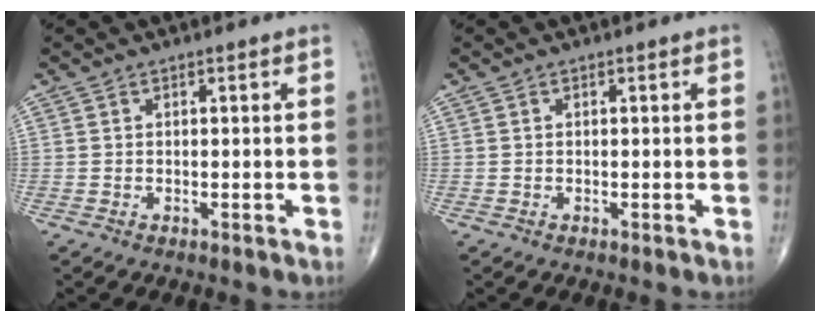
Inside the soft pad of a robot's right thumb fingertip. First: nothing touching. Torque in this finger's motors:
{"motor_torque": [0.12, -0.03, 0.13, 0.26, 0.01]}